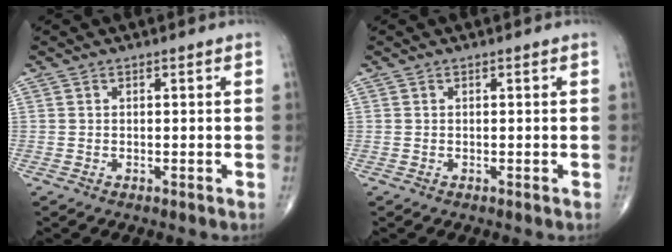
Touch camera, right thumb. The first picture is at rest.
{"total": 0.0}